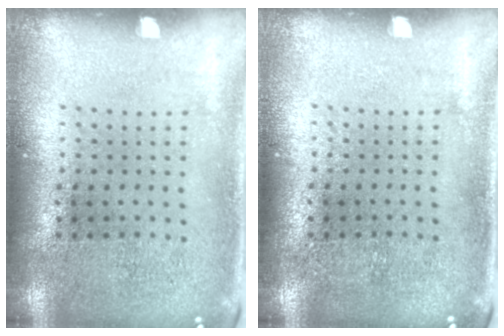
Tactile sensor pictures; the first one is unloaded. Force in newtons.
{"total": 0.0}